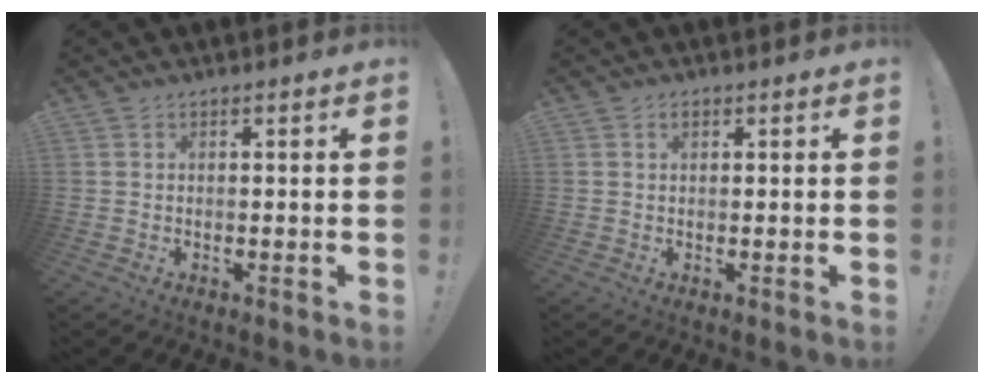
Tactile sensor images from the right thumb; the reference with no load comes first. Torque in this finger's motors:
{"motor_torque": [-0.02, 0.18, -0.07, -0.02, 0.00]}